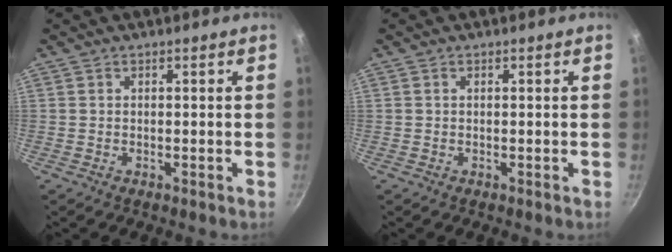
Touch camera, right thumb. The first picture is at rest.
{"total": 0.0}